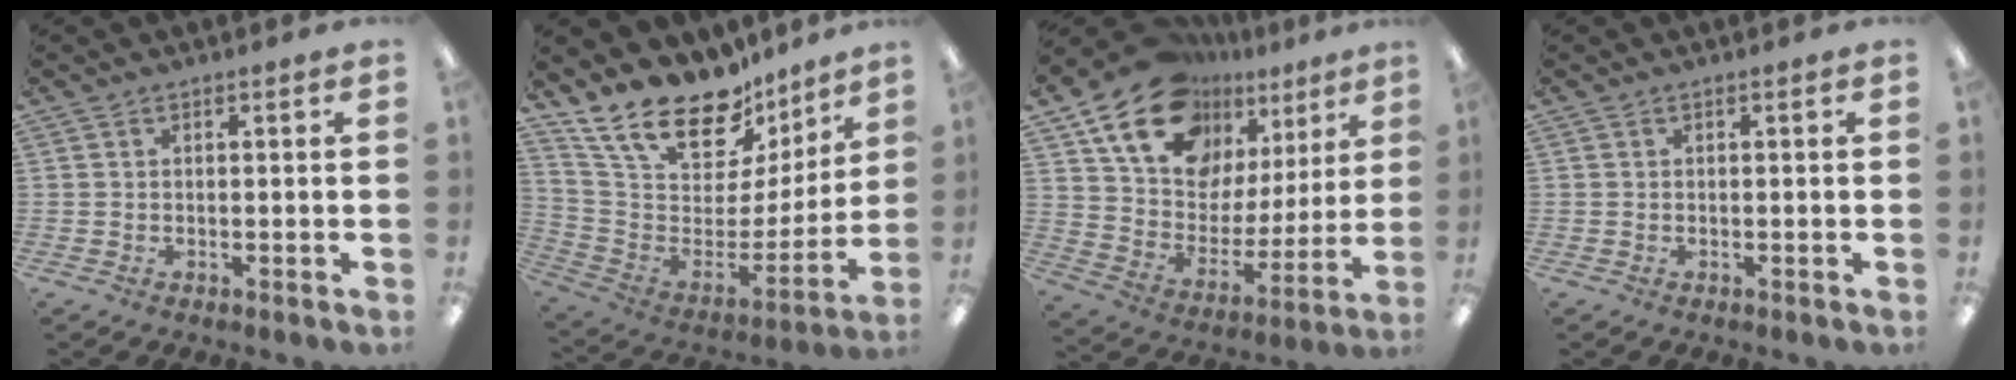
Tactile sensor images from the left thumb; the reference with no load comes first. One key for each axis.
{"total": 21.8, "fx": 17.0, "fy": 9.6, "fz": 9.6, "tx": -0.171, "ty": -0.127, "tz": 0.307}
{"total": 18.6, "fx": 13.0, "fy": 11.2, "fz": 7.3, "tx": -0.140, "ty": -0.081, "tz": 0.240}
{"total": 0.0}